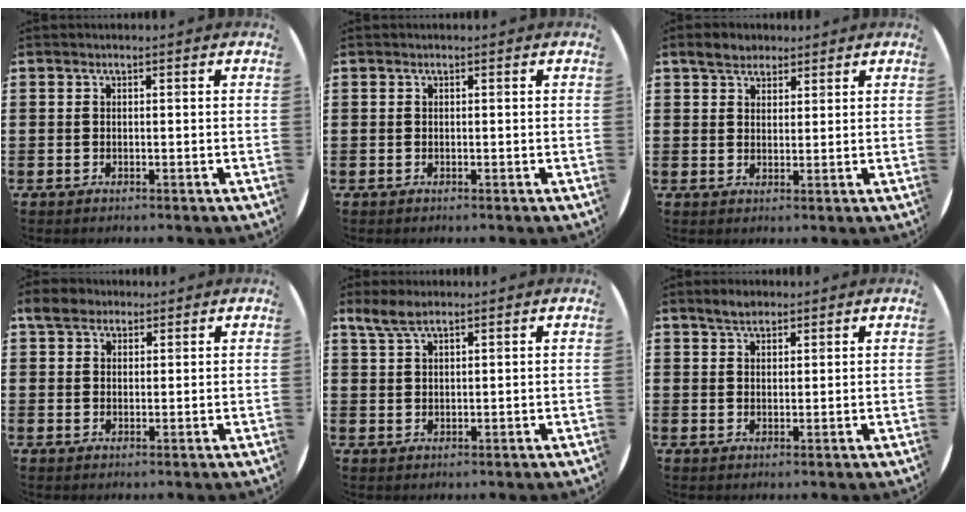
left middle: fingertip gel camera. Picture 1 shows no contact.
{"total": 0.0}
{"total": 3.2, "force": [2.7, 1.6, 0.7], "torque": [-0.011, 0.004, 0.051]}
{"total": 3.2, "force": [2.5, 1.8, 0.7], "torque": [-0.008, 0.004, 0.045]}
{"total": 3.8, "force": [2.9, 1.1, 2.2], "torque": [-0.049, 0.003, 0.054]}
{"total": 2.7, "force": [2.4, 1.1, 0.8], "torque": [-0.011, 0.001, 0.044]}